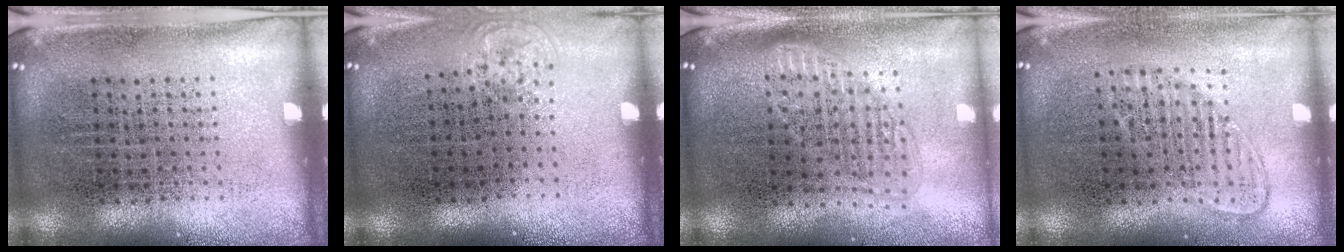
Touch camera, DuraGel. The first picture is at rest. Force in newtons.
{"total": 0.6, "press": 0.5, "slide": 0.3}
{"total": 1.5, "press": 1.3, "slide": 0.8}
{"total": 1.2, "press": 1.1, "slide": 0.6}